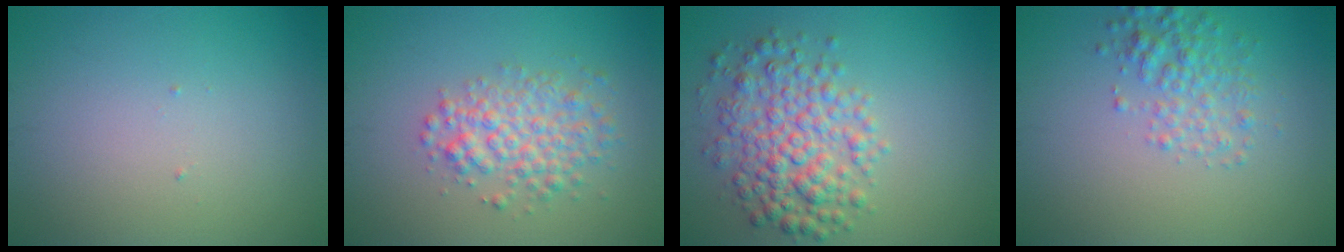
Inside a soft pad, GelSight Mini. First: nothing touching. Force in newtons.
{"total": 3.7, "press": 3.7, "slide": 0.1}
{"total": 5.4, "press": 5.4, "slide": 0.1}
{"total": 2.9, "press": 2.9, "slide": 0.0}